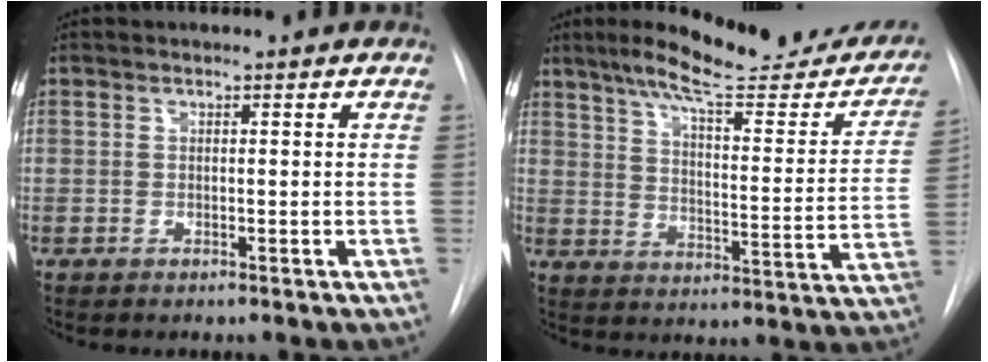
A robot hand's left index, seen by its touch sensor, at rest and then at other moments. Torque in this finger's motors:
{"motor_torque": [0.99, -1.15, 0.18, 0.04]}